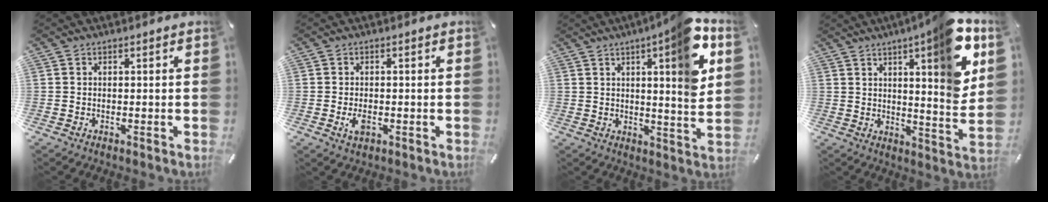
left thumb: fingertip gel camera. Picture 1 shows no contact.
{"total": 2.8, "force": [-0.7, 1.6, 2.2], "torque": [-0.052, -0.004, -0.015]}
{"total": 13.8, "force": [6.3, 2.2, 12.1], "torque": [-0.156, -0.041, 0.090]}
{"total": 15.5, "force": [8.4, 3.1, 12.7], "torque": [-0.158, -0.069, 0.126]}